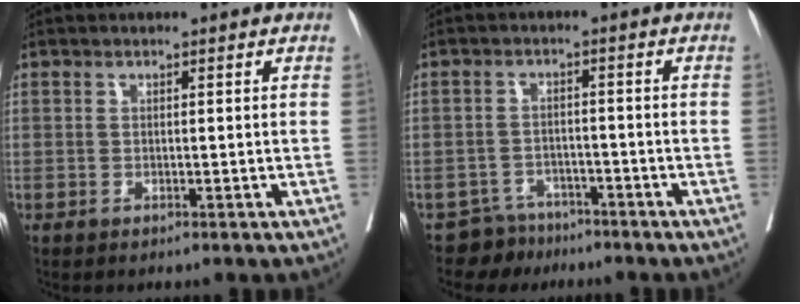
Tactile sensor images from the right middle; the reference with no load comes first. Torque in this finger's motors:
{"motor_torque": [-0.30, -0.18, -0.10, -0.03]}